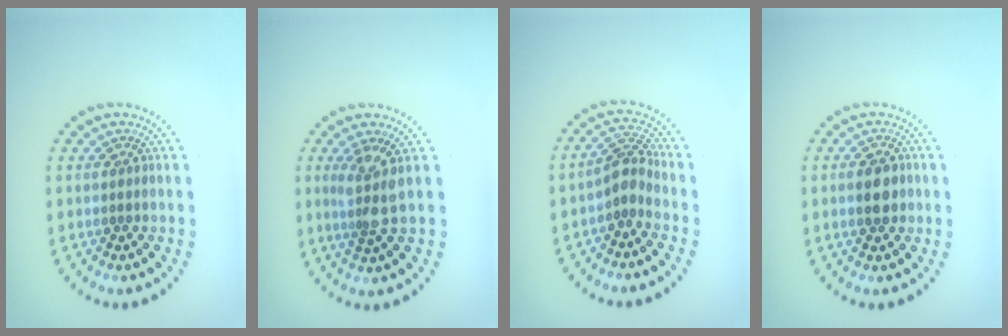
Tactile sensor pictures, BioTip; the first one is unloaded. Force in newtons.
{"total": 2.6, "press": 1.9, "slide": 1.8}
{"total": 2.6, "press": 2.0, "slide": 1.6}
{"total": 2.4, "press": 2.4, "slide": 0.2}